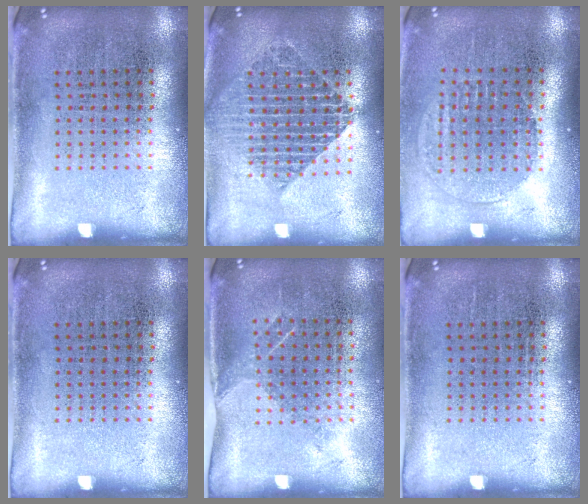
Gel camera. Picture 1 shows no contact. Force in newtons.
{"total": 1.8, "press": 1.6, "slide": 1.0}
{"total": 1.3, "press": 1.1, "slide": 0.5}
{"total": 0.0}
{"total": 1.1, "press": 0.8, "slide": 0.7}
{"total": 0.0}